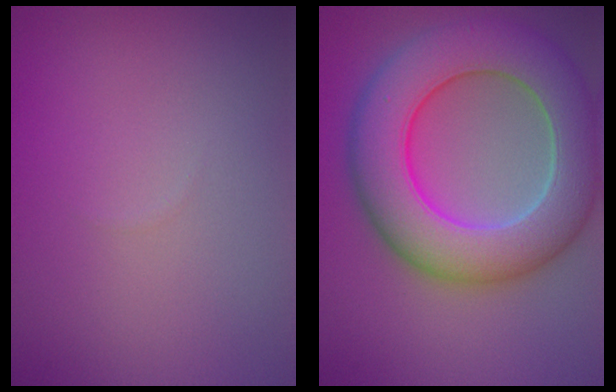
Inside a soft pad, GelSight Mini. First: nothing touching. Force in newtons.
{"total": 10.8, "press": 10.7, "slide": 0.8}